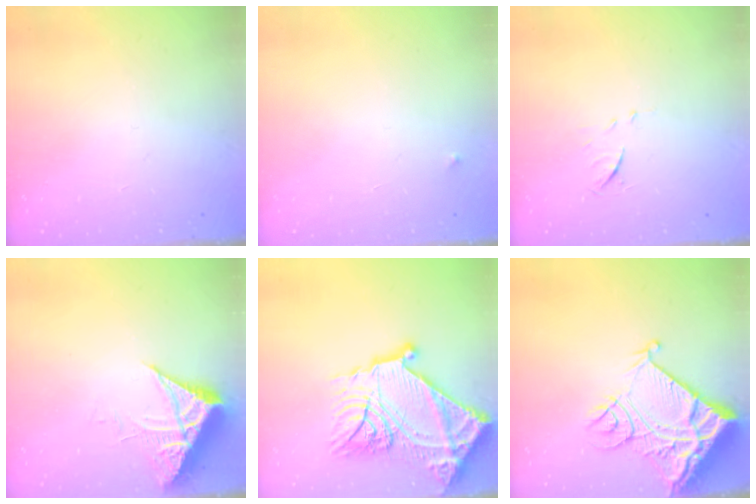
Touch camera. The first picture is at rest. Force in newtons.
{"total": 2.5, "press": 2.4, "slide": 0.4}
{"total": 5.8, "press": 5.8, "slide": 0.5}
{"total": 6.6, "press": 6.6, "slide": 0.8}
{"total": 28.8, "press": 28.7, "slide": 2.7}
{"total": 16.1, "press": 16.0, "slide": 2.0}